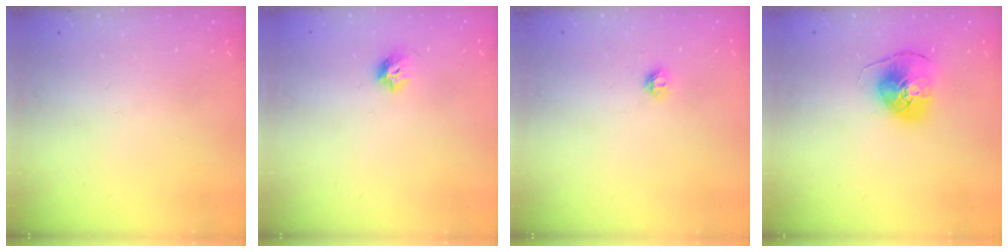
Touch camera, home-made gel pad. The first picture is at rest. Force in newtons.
{"total": 6.8, "press": 6.8, "slide": 1.0}
{"total": 3.6, "press": 3.5, "slide": 0.3}
{"total": 9.2, "press": 9.1, "slide": 1.0}